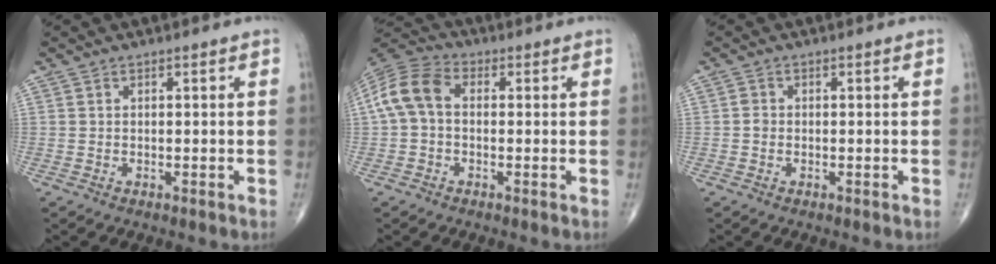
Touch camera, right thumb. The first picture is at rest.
{"total": 9.2, "force": [0.4, 6.3, 6.7], "torque": [-0.136, 0.029, -0.005]}
{"total": 1.1, "force": [-0.2, 0.9, 0.5], "torque": [-0.004, 0.003, -0.005]}